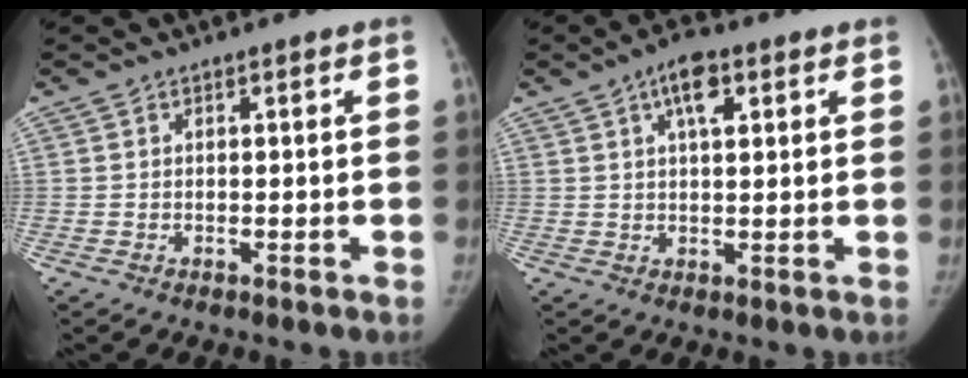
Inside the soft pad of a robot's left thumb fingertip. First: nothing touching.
{"total": 5.9, "force": [2.6, 2.6, 4.6], "torque": [-0.064, 0.001, 0.040]}